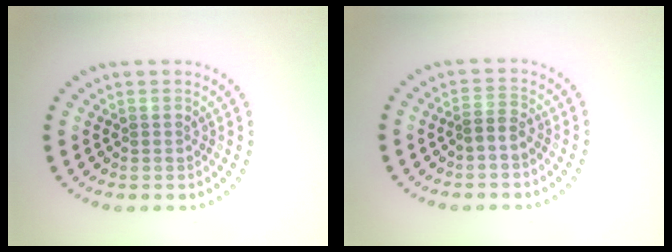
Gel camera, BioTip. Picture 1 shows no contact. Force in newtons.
{"total": 1.1, "press": 0.9, "slide": 0.7}